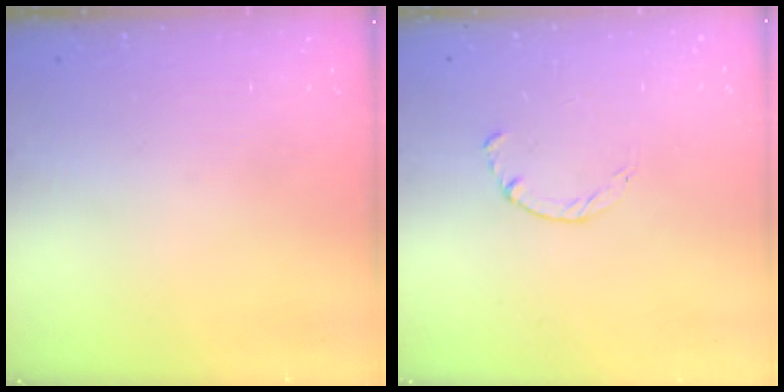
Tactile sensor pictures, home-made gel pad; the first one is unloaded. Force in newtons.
{"total": 1.8, "press": 1.7, "slide": 0.3}